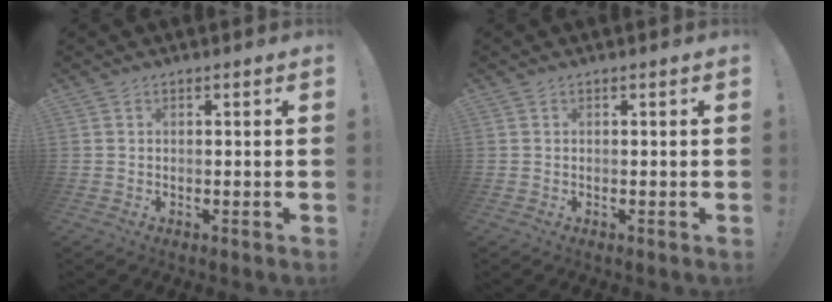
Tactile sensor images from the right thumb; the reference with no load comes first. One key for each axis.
{"total": 0.0}